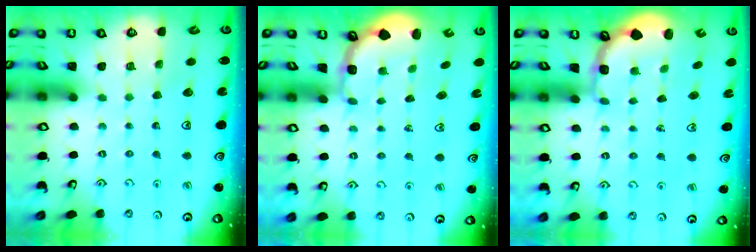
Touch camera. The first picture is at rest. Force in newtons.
{"total": 2.6, "press": 2.0, "slide": 1.7}
{"total": 2.8, "press": 2.2, "slide": 1.7}